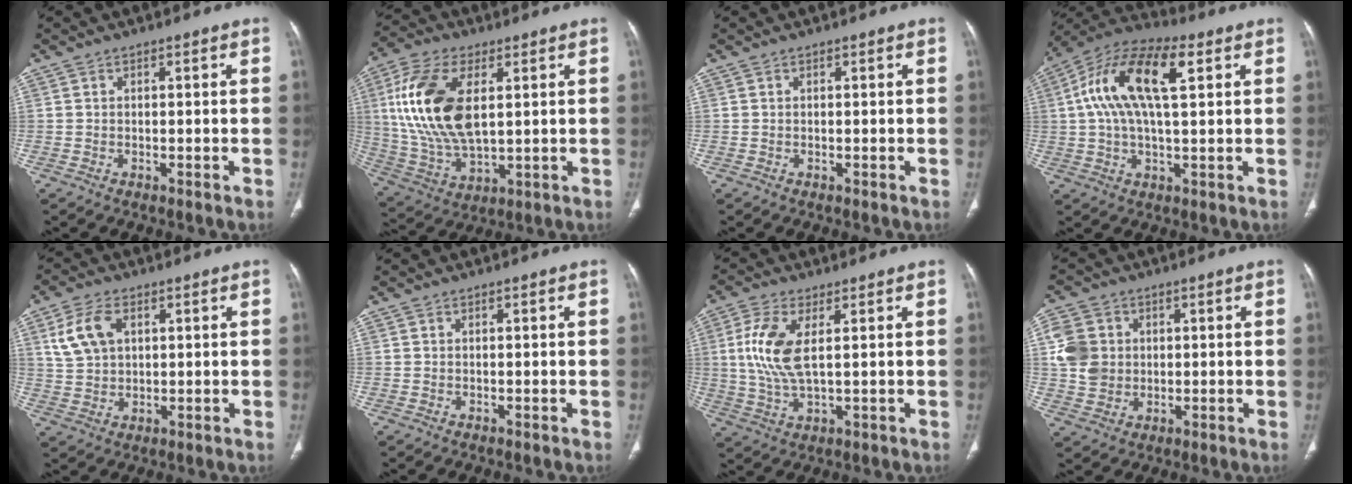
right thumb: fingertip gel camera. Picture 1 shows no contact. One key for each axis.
{"total": 18.7, "fx": 4.0, "fy": 9.8, "fz": 15.5, "tx": -0.317, "ty": -0.009, "tz": 0.081}
{"total": 0.0}
{"total": 16.5, "fx": 4.5, "fy": 7.0, "fz": 14.3, "tx": -0.272, "ty": 0.028, "tz": 0.072}
{"total": 7.7, "fx": 2.8, "fy": 4.9, "fz": 5.2, "tx": -0.101, "ty": 0.000, "tz": 0.059}
{"total": 0.0}
{"total": 9.4, "fx": 1.9, "fy": 3.8, "fz": 8.4, "tx": -0.198, "ty": -0.007, "tz": 0.041}
{"total": 8.2, "fx": 1.1, "fy": 7.2, "fz": 3.7, "tx": -0.058, "ty": 0.000, "tz": 0.021}